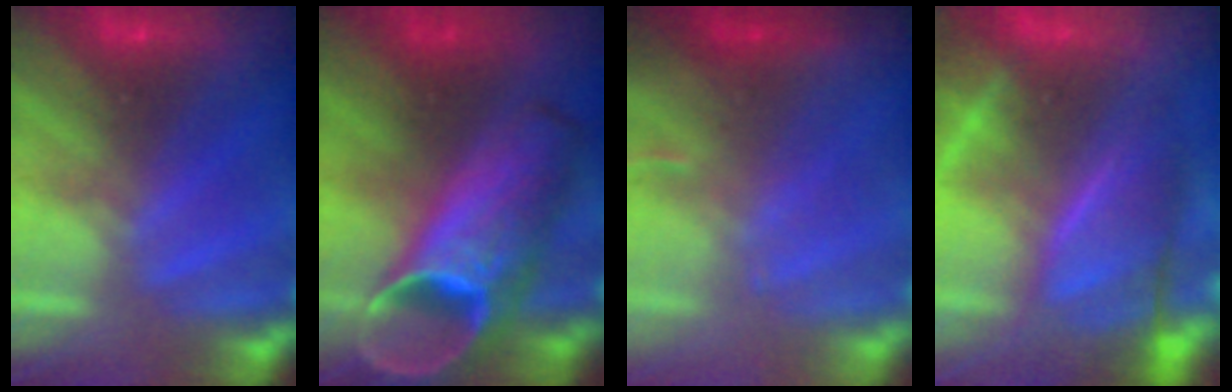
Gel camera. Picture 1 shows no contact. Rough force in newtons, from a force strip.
{"total": 8.6}
{"total": 2.7}
{"total": 7.4}